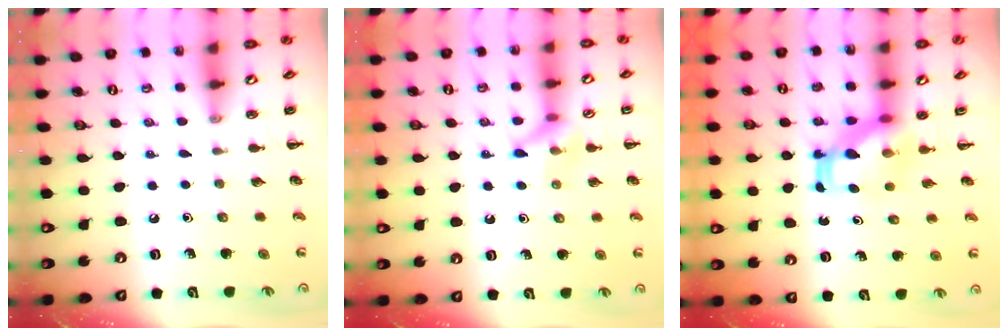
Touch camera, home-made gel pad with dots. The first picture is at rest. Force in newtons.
{"total": 9.3, "press": 9.2, "slide": 1.3}
{"total": 5.3, "press": 5.2, "slide": 1.2}